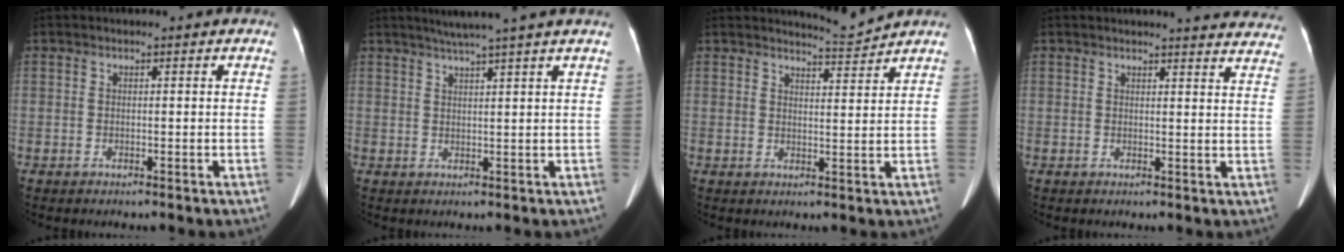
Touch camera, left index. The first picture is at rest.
{"total": 6.7, "force": [5.3, -1.6, 3.8], "torque": [-0.055, 0.014, 0.075]}
{"total": 3.5, "force": [3.3, -1.1, -0.6], "torque": [-0.002, -0.020, 0.057]}
{"total": 13.7, "force": [13.3, 1.2, 3.0], "torque": [-0.013, -0.066, 0.118]}